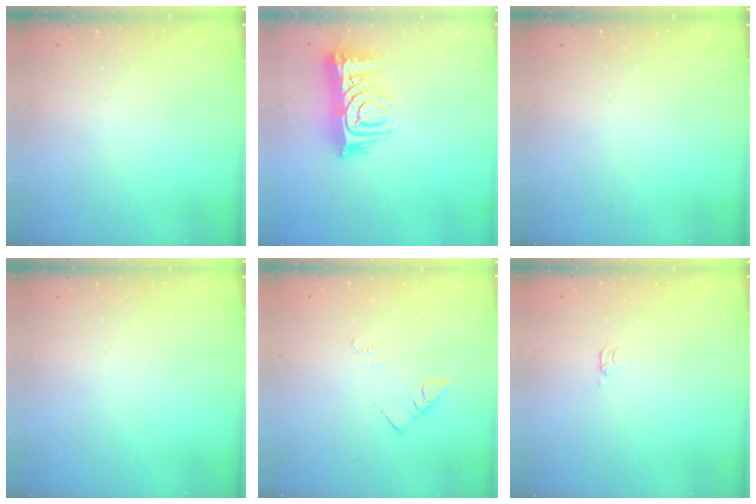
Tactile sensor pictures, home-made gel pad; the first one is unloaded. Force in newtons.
{"total": 12.8, "press": 12.7, "slide": 1.6}
{"total": 0.0}
{"total": 0.0}
{"total": 3.7, "press": 3.7, "slide": 0.4}
{"total": 1.6, "press": 1.6, "slide": 0.4}